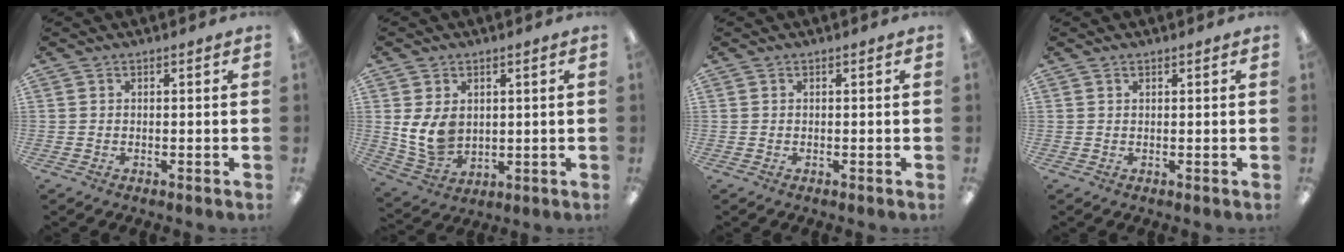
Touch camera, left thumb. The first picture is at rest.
{"total": 8.7, "force": [1.9, 6.4, 5.5], "torque": [-0.124, -0.011, 0.036]}
{"total": 0.0}
{"total": 0.7, "force": [0.5, 0.3, 0.5], "torque": [-0.011, 0.002, 0.009]}